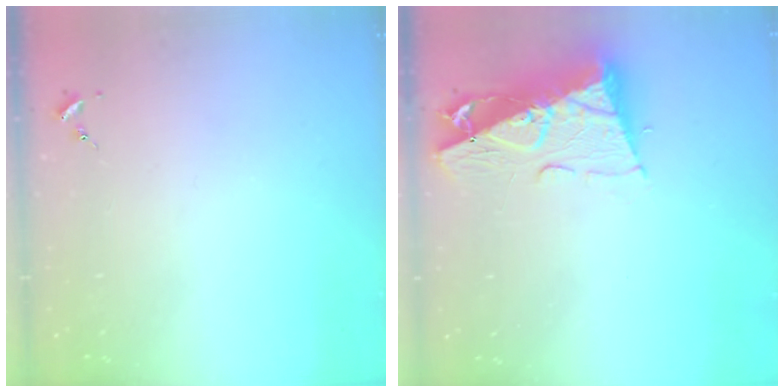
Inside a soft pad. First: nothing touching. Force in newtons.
{"total": 12.5, "press": 12.4, "slide": 1.3}